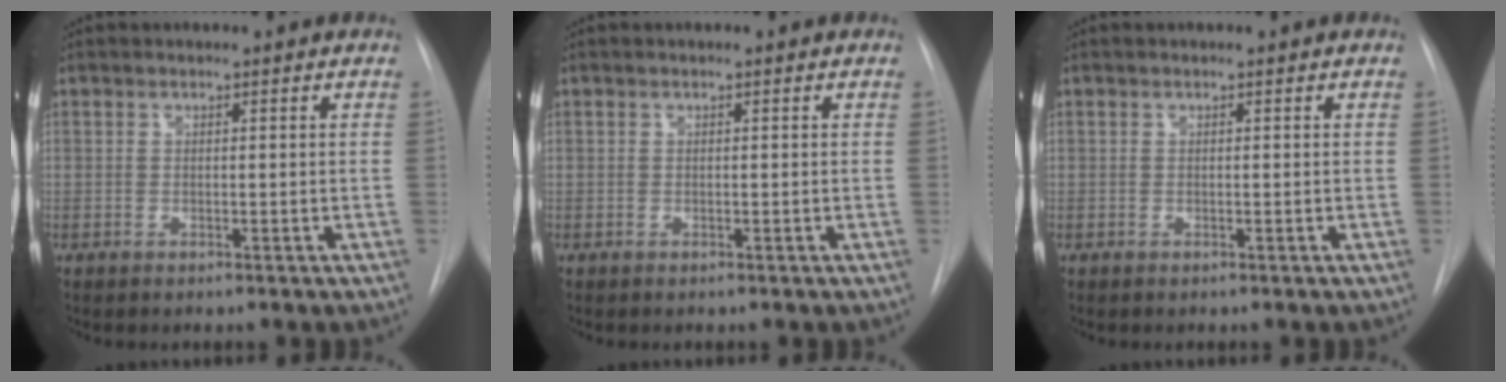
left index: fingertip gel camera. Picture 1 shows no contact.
{"total": 0.0}
{"total": 0.0}